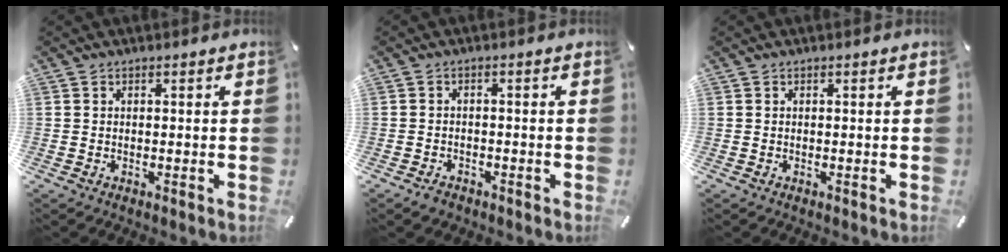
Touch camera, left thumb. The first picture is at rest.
{"total": 1.8, "force": [-1.4, 1.0, 0.4], "torque": [-0.008, 0.009, -0.031]}
{"total": 0.0}